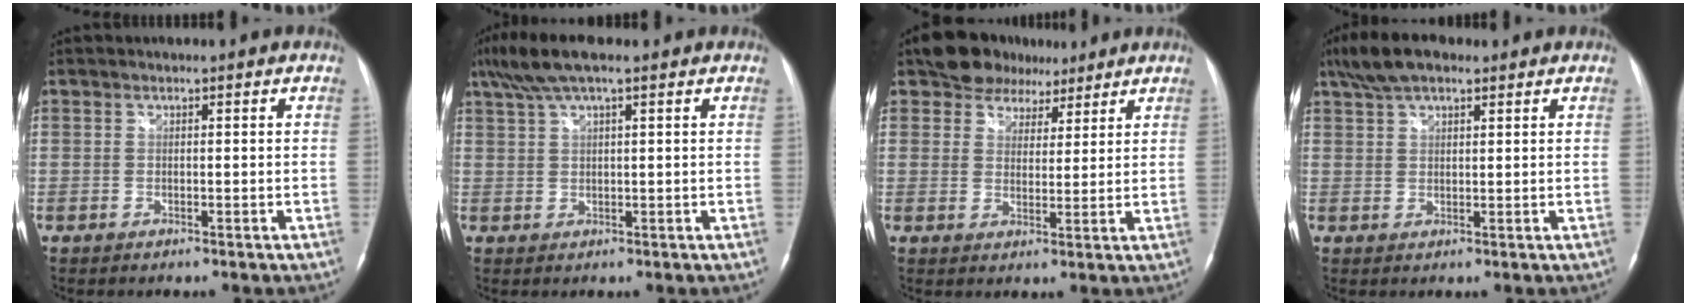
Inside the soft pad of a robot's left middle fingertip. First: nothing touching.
{"total": 7.3, "force": [5.1, 0.9, 5.2], "torque": [-0.108, 0.037, 0.092]}
{"total": 6.6, "force": [4.9, 4.3, 1.0], "torque": [-0.012, 0.014, 0.081]}
{"total": 6.9, "force": [4.9, 2.4, 4.2], "torque": [-0.090, 0.024, 0.091]}